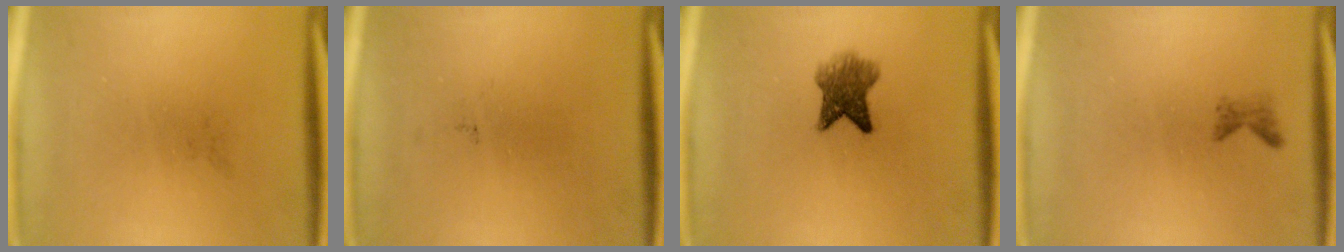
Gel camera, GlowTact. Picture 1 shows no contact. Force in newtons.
{"total": 0.0}
{"total": 5.2}
{"total": 0.9}